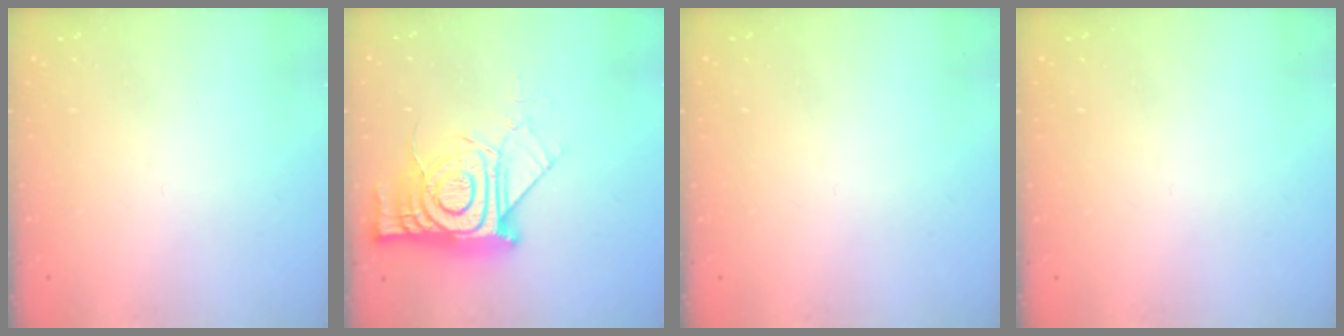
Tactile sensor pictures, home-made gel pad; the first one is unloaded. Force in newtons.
{"total": 17.6, "press": 17.5, "slide": 1.3}
{"total": 0.0}
{"total": 0.0}